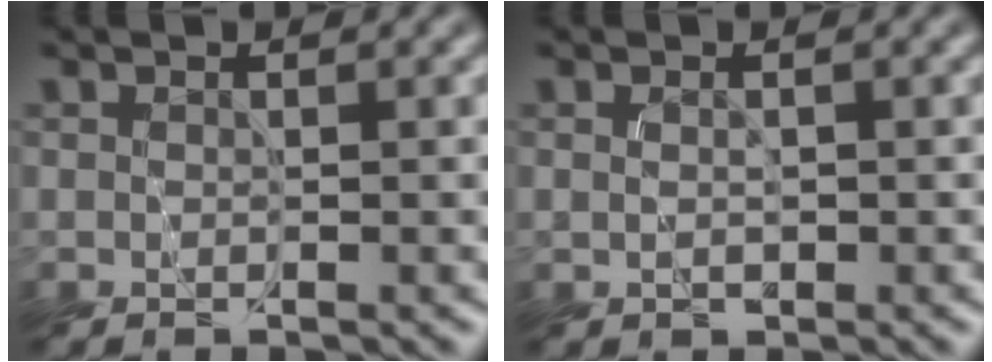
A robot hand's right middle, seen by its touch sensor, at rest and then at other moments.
{"total": 0.0}